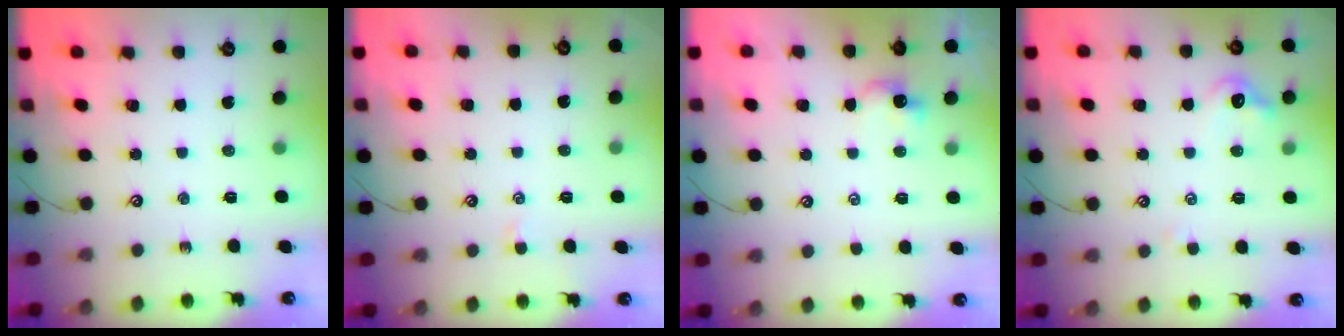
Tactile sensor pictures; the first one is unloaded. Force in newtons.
{"total": 0.6, "press": 0.5, "slide": 0.4}
{"total": 2.6, "press": 2.6, "slide": 0.0}
{"total": 1.3, "press": 1.1, "slide": 0.7}